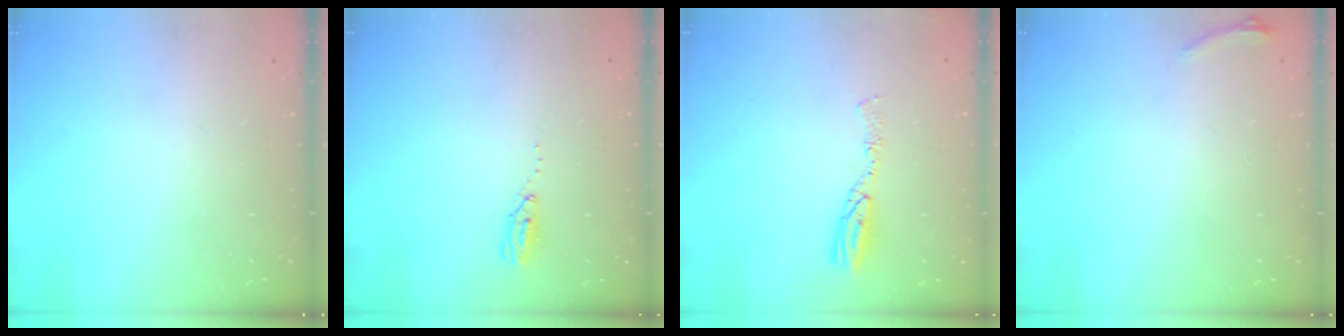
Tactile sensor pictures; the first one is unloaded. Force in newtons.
{"total": 3.6, "press": 3.5, "slide": 0.3}
{"total": 6.6, "press": 6.5, "slide": 0.7}
{"total": 5.0, "press": 4.7, "slide": 1.9}